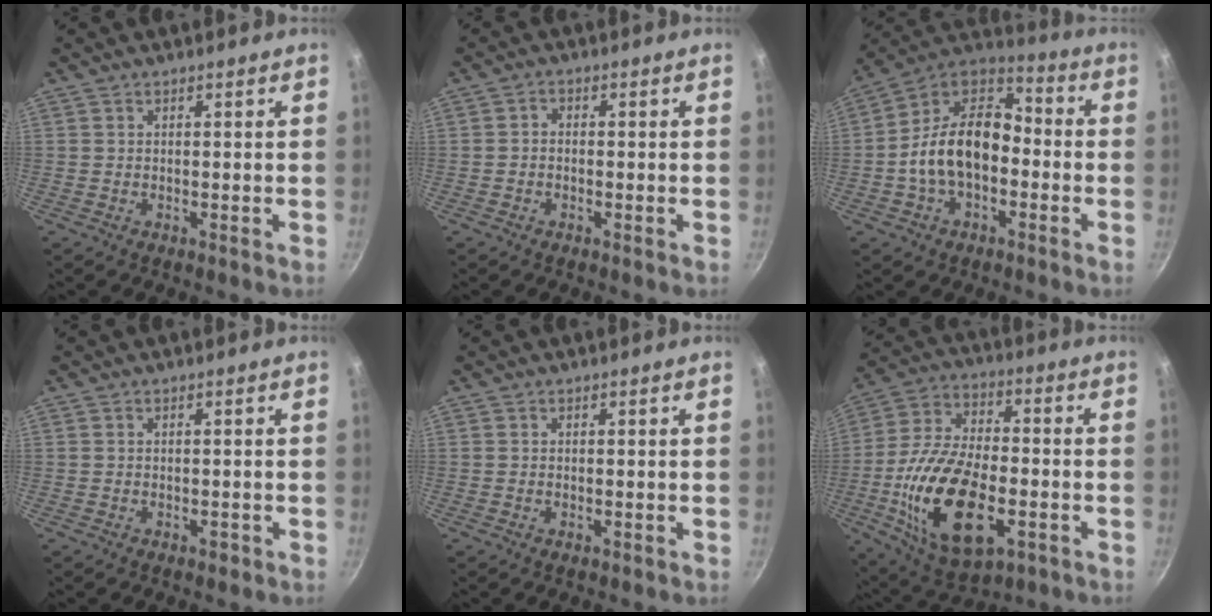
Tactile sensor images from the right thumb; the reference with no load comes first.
{"total": 1.7, "force": [-0.7, 1.3, 0.9], "torque": [-0.015, 0.012, -0.015]}
{"total": 16.9, "force": [-3.0, 11.0, 12.5], "torque": [-0.189, 0.053, -0.071]}
{"total": 1.1, "force": [-0.6, 0.6, 0.7], "torque": [-0.010, 0.004, -0.004]}
{"total": 0.5, "force": [-0.2, 0.2, 0.5], "torque": [-0.007, 0.002, -0.003]}
{"total": 23.0, "force": [-6.0, 12.1, 18.6], "torque": [-0.349, 0.020, -0.102]}